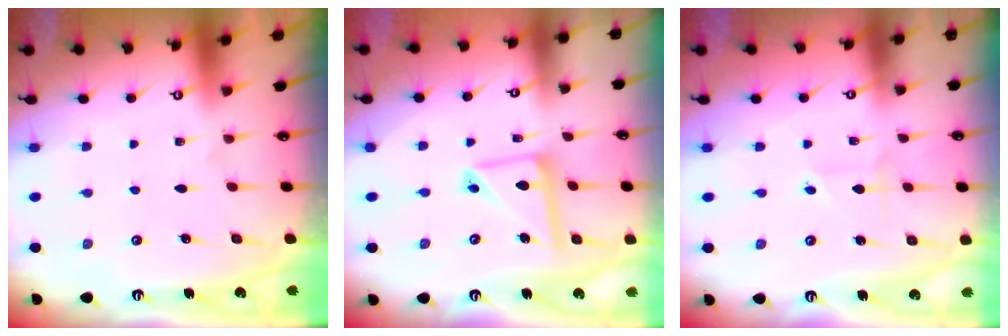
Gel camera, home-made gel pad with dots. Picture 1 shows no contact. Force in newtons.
{"total": 11.6, "press": 11.6, "slide": 0.9}
{"total": 2.3, "press": 2.3, "slide": 0.1}